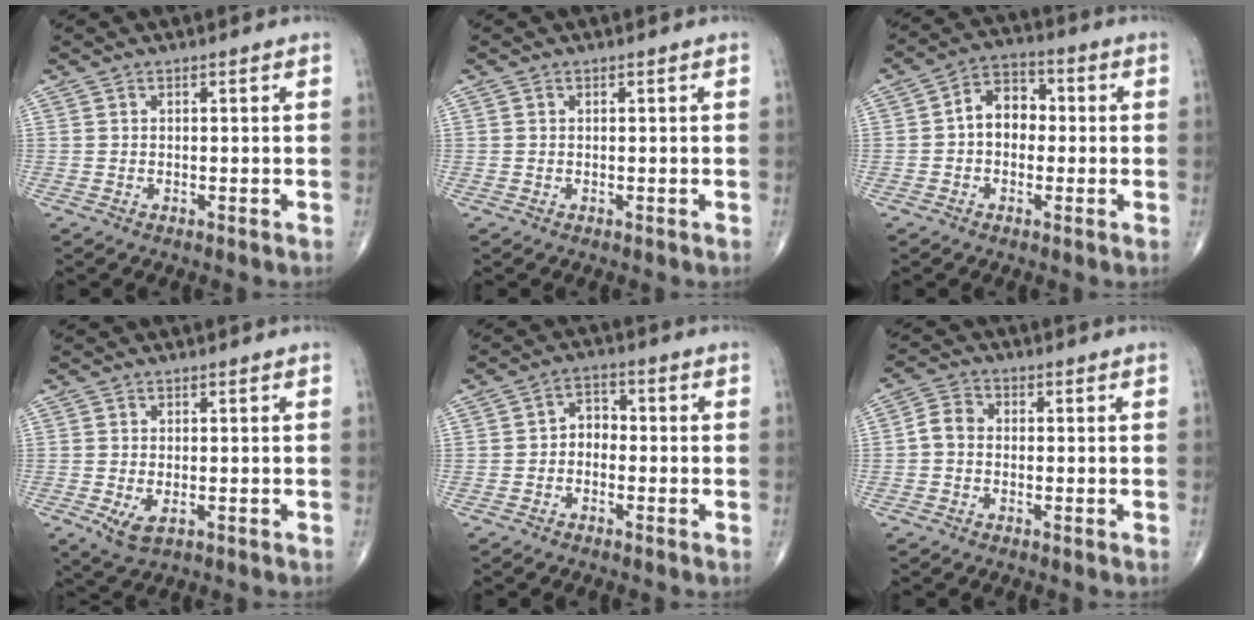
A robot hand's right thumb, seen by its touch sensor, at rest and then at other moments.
{"total": 0.0}
{"total": 7.4, "force": [-0.2, 5.6, 4.9], "torque": [-0.053, 0.026, -0.017]}
{"total": 3.5, "force": [-1.0, 1.7, 2.9], "torque": [-0.058, -0.011, -0.010]}
{"total": 3.6, "force": [-1.1, 2.7, 2.1], "torque": [-0.013, 0.022, -0.034]}
{"total": 3.9, "force": [-0.6, 3.1, 2.2], "torque": [-0.033, 0.012, -0.022]}